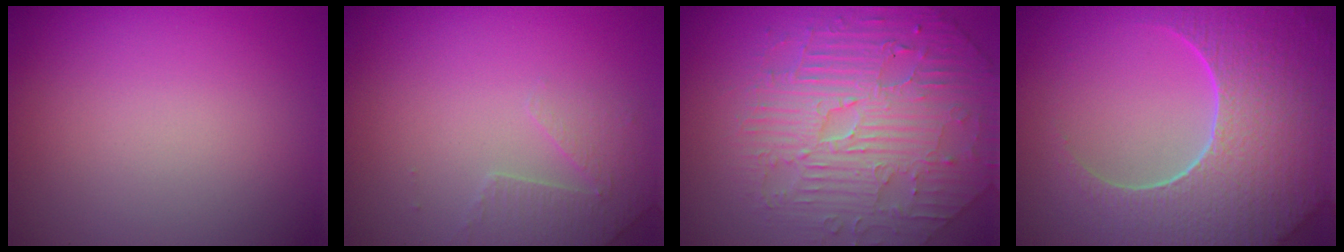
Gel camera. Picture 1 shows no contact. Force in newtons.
{"total": 2.3, "press": 2.2, "slide": 0.6}
{"total": 5.9, "press": 5.3, "slide": 2.5}
{"total": 9.5, "press": 6.7, "slide": 6.6}